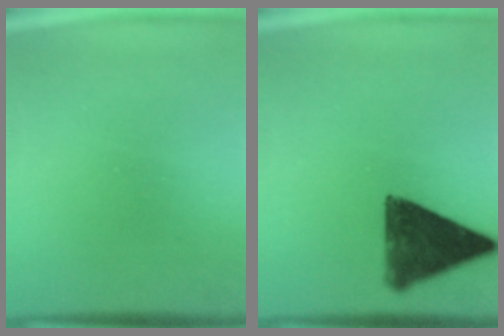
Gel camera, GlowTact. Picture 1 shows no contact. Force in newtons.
{"total": 11.1}